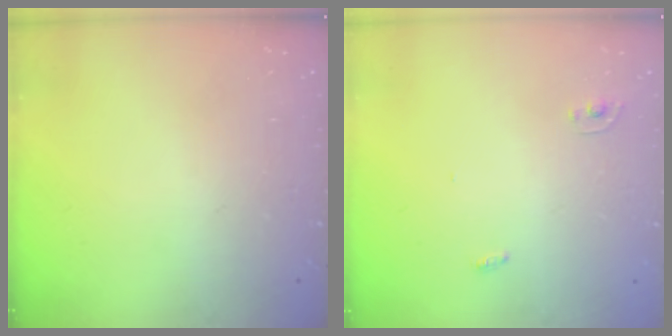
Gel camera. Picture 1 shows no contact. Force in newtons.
{"total": 2.4, "press": 2.4, "slide": 0.2}